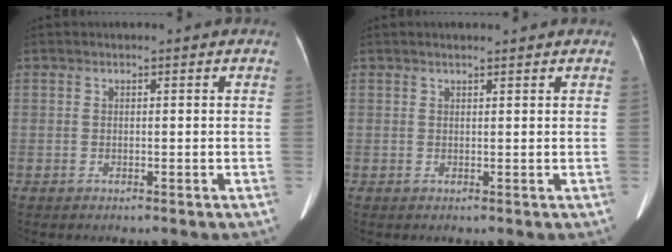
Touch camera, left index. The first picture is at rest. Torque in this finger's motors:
{"motor_torque": [-0.37, 0.13, -0.23, 0.00]}